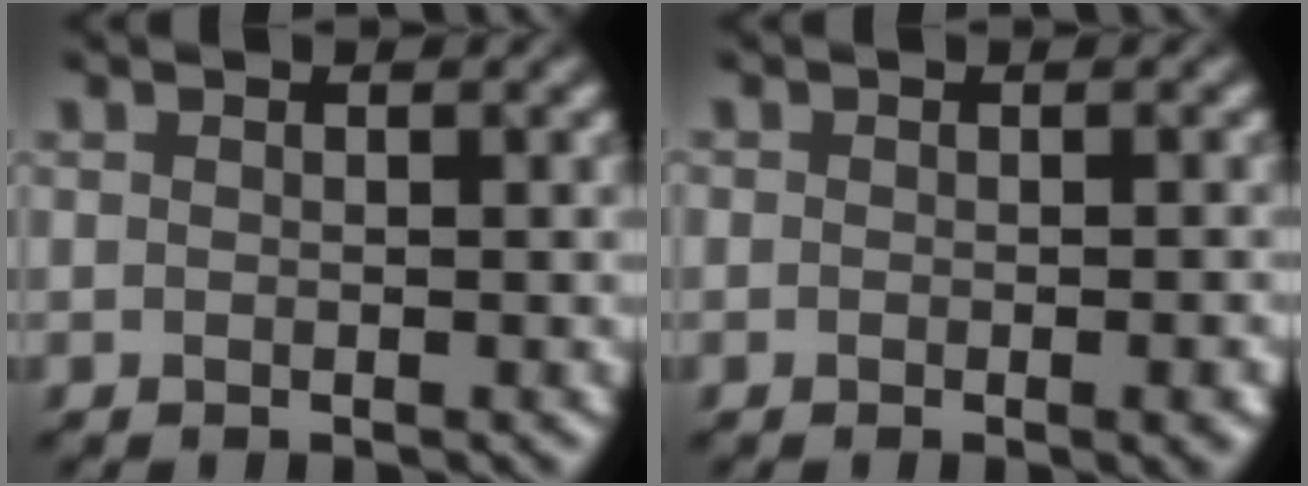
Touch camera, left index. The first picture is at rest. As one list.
[{"total": 2.2, "force": [-0.8, 1.0, 1.8], "torque": [-0.015, -0.002, -0.003]}]